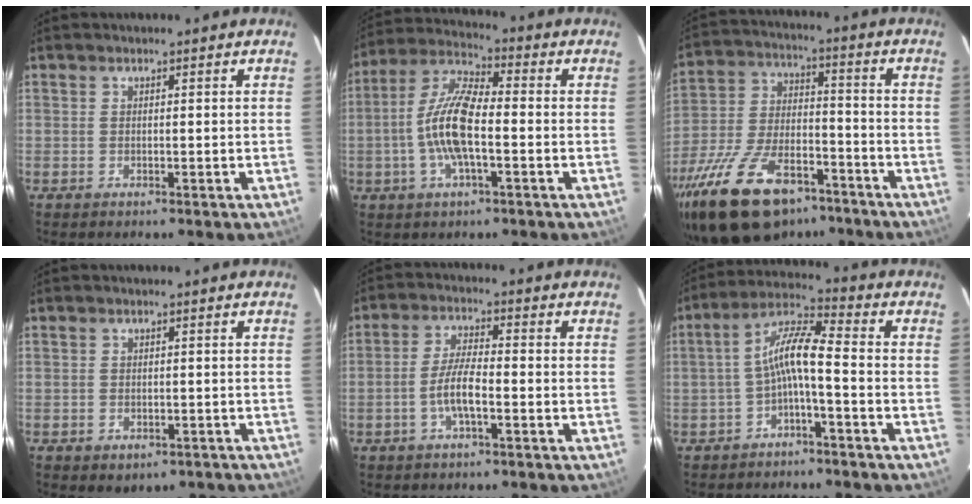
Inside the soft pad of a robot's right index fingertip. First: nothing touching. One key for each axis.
{"total": 11.9, "fx": -2.4, "fy": 3.7, "fz": 11.0, "tx": -0.231, "ty": 0.007, "tz": -0.050}
{"total": 22.1, "fx": -14.9, "fy": 10.5, "fz": 12.5, "tx": -0.255, "ty": -0.014, "tz": -0.243}
{"total": 4.6, "fx": -2.8, "fy": 3.1, "fz": 1.9, "tx": -0.038, "ty": -0.002, "tz": -0.021}
{"total": 5.9, "fx": -2.2, "fy": 1.2, "fz": 5.3, "tx": -0.109, "ty": 0.004, "tz": -0.044}
{"total": 7.3, "fx": -2.4, "fy": 0.9, "fz": 6.9, "tx": -0.159, "ty": 0.021, "tz": -0.044}